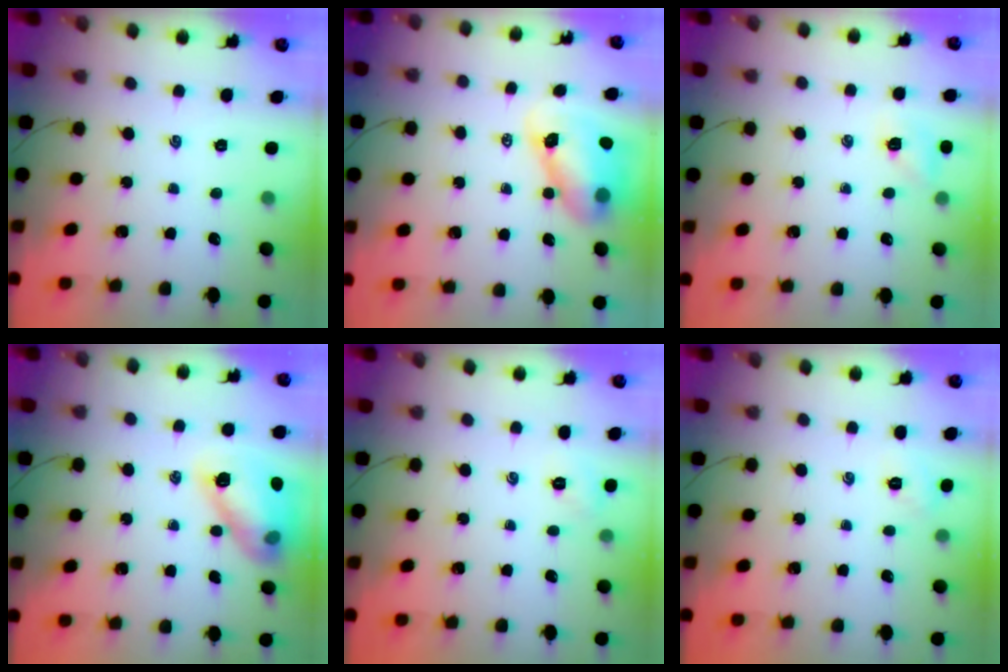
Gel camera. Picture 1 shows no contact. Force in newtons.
{"total": 8.6, "press": 8.4, "slide": 1.9}
{"total": 6.1, "press": 5.9, "slide": 1.6}
{"total": 13.9, "press": 13.9, "slide": 0.9}
{"total": 2.1, "press": 2.1, "slide": 0.6}
{"total": 2.0, "press": 1.9, "slide": 0.6}